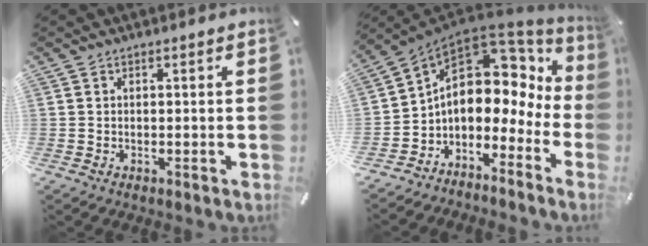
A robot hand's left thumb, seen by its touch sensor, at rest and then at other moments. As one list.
[{"total": 10.0, "force": [2.2, 7.3, 6.4], "torque": [-0.111, -0.038, 0.033]}]